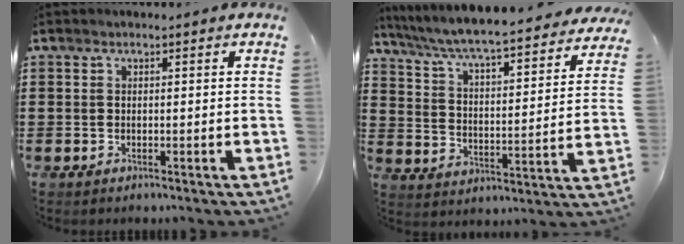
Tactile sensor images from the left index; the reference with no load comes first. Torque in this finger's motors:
{"motor_torque": [2.14, 0.00, 1.05, 0.15]}